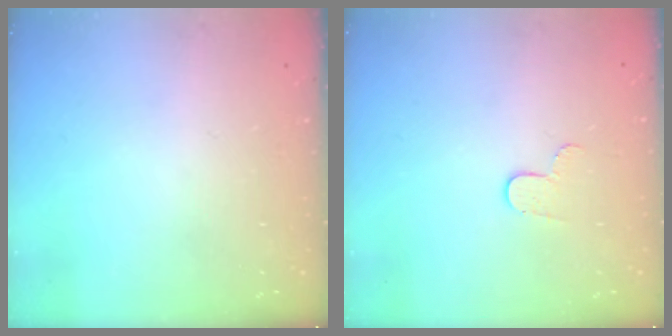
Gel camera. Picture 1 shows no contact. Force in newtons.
{"total": 4.6, "press": 4.6, "slide": 0.4}